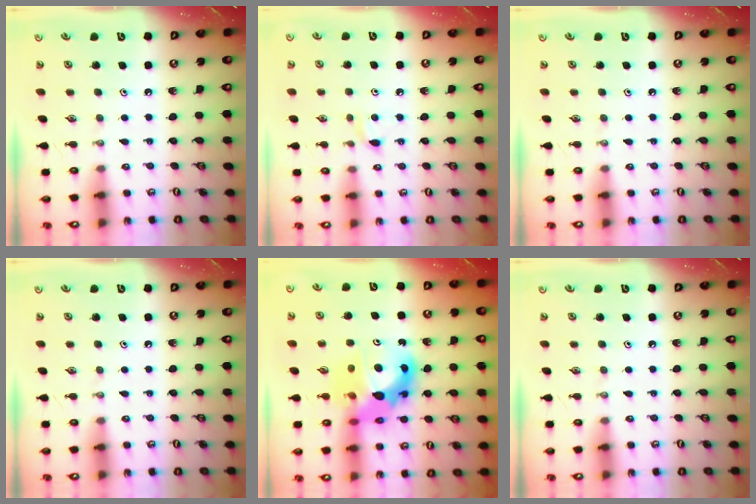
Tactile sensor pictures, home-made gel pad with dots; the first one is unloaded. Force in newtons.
{"total": 5.6, "press": 5.6, "slide": 0.7}
{"total": 0.0}
{"total": 0.0}
{"total": 14.9, "press": 14.8, "slide": 1.5}
{"total": 0.0}